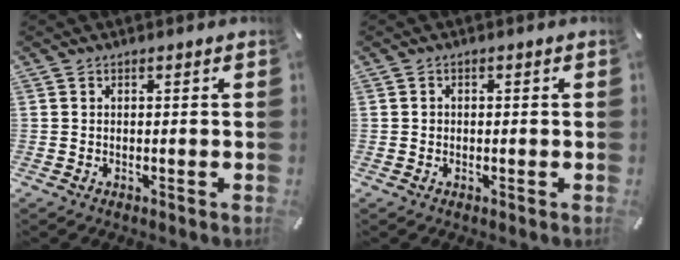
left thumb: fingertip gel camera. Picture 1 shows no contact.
{"total": 0.8, "force": [-0.2, 0.7, 0.3], "torque": [-0.006, 0.005, -0.005]}